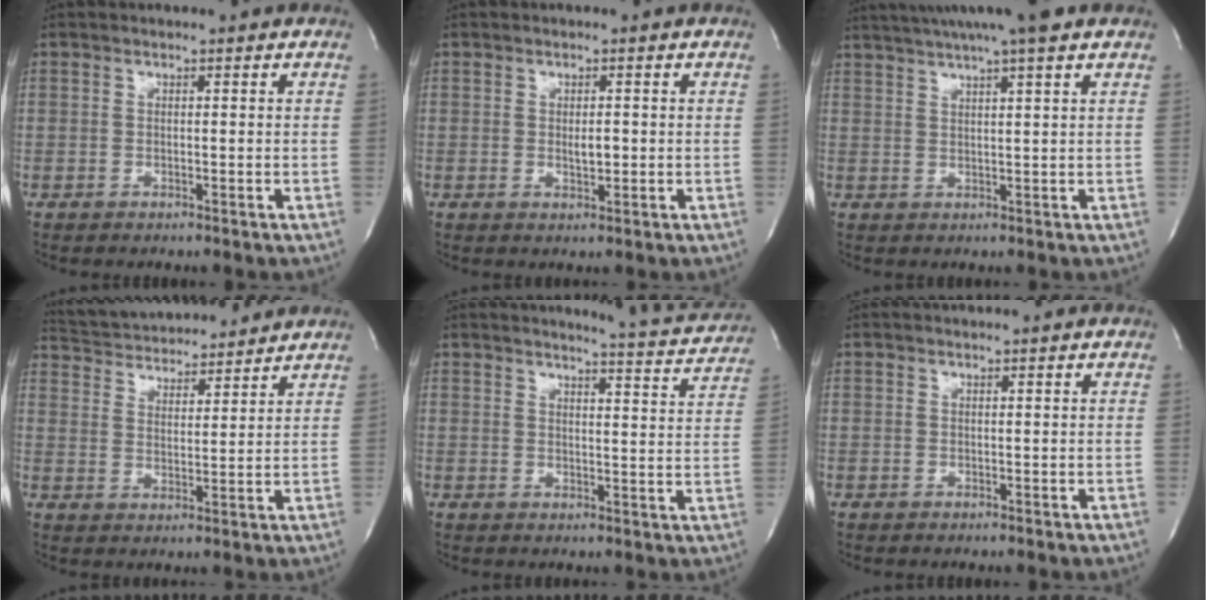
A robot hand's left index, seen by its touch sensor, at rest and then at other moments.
{"total": 1.8, "force": [0.0, 0.7, 1.7], "torque": [-0.029, -0.002, 0.002]}
{"total": 11.5, "force": [9.2, -0.3, 6.8], "torque": [-0.119, 0.027, 0.125]}
{"total": 14.3, "force": [13.6, 2.5, 3.9], "torque": [-0.071, 0.028, 0.215]}
{"total": 10.0, "force": [9.8, 0.0, 1.7], "torque": [-0.026, -0.038, 0.104]}
{"total": 0.8, "force": [0.8, -0.1, 0.2], "torque": [-0.004, 0.007, 0.016]}